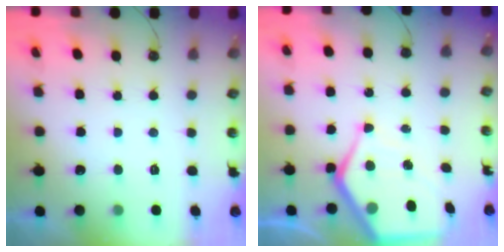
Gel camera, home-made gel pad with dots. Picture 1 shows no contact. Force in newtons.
{"total": 10.4, "press": 10.3, "slide": 1.2}